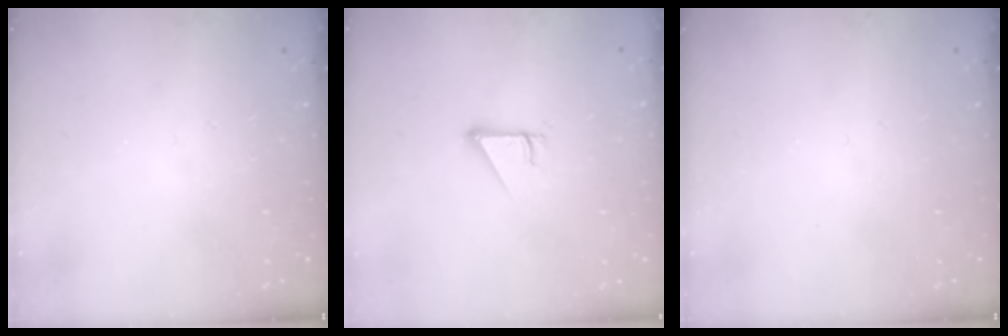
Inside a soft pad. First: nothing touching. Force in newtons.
{"total": 2.5, "press": 2.5, "slide": 0.2}
{"total": 0.0}